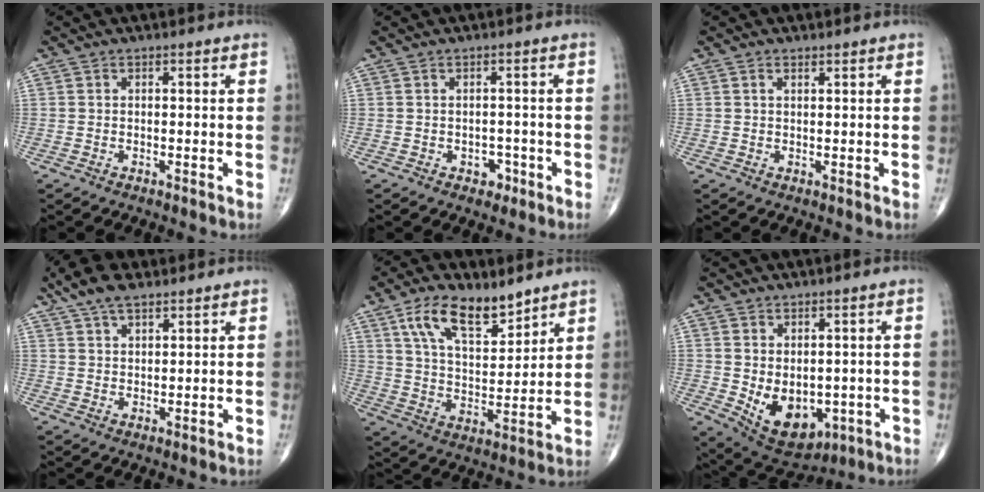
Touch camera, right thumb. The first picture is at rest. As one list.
[{"total": 2.4, "force": [-1.1, 1.9, 1.1], "torque": [0.000, 0.006, -0.012]}, {"total": 0.9, "force": [0.6, 0.4, 0.6], "torque": [-0.010, -0.002, 0.010]}, {"total": 8.8, "force": [6.2, 3.8, 5.0], "torque": [-0.086, -0.006, 0.114]}, {"total": 13.9, "force": [8.8, 6.5, 8.6], "torque": [-0.123, -0.049, 0.164]}, {"total": 10.9, "force": [-1.6, 7.1, 8.2], "torque": [-0.107, -0.010, 0.003]}]